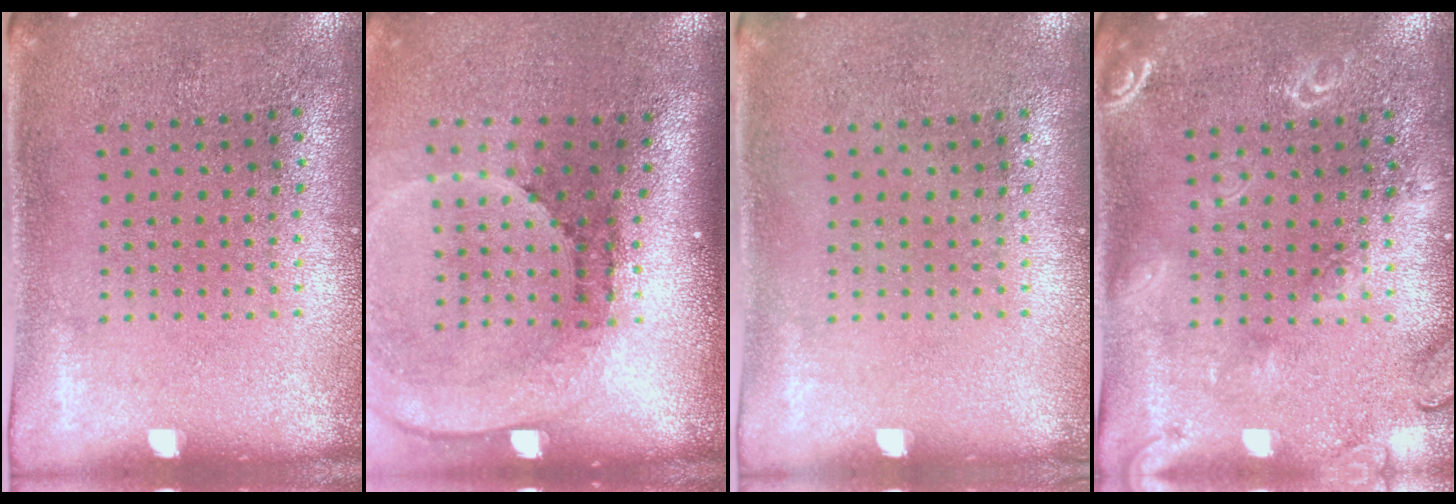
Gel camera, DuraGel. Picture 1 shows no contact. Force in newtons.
{"total": 2.7, "press": 1.8, "slide": 2.0}
{"total": 0.0}
{"total": 2.9, "press": 2.9, "slide": 0.4}